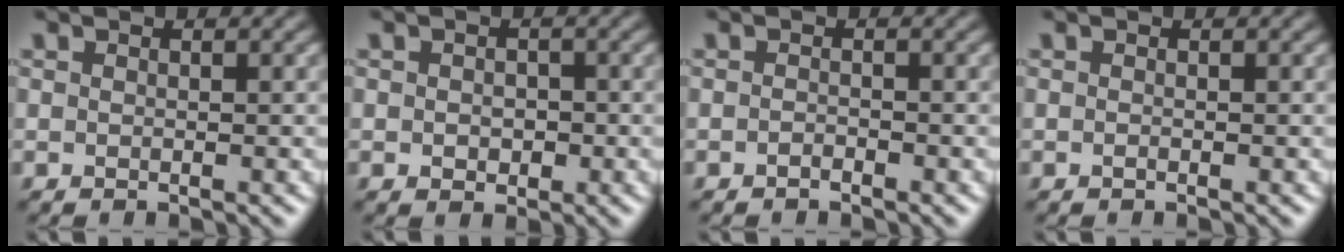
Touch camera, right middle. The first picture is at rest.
{"total": 1.4, "force": [-0.1, 1.2, 0.8], "torque": [-0.016, -0.002, -0.004]}
{"total": 0.5, "force": [-0.5, 0.2, 0.1], "torque": [-0.004, 0.002, -0.010]}
{"total": 0.0}